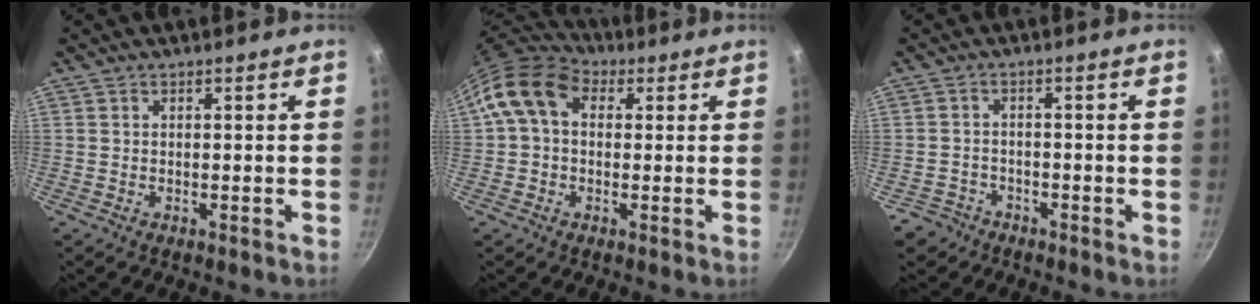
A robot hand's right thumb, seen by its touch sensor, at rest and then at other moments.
{"total": 10.9, "force": [2.5, 8.1, 6.9], "torque": [-0.109, 0.022, 0.023]}
{"total": 3.7, "force": [-2.6, 2.6, 0.6], "torque": [-0.004, 0.034, -0.046]}